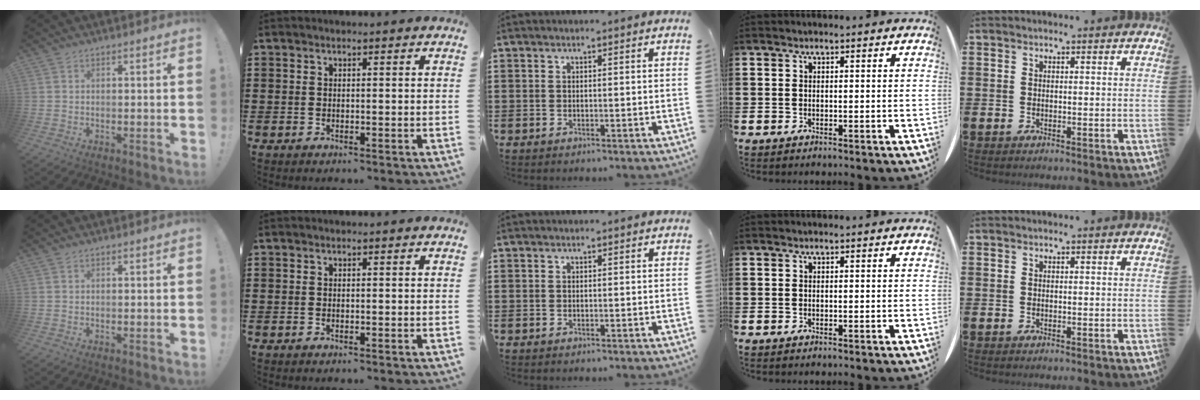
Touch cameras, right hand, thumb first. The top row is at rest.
{}